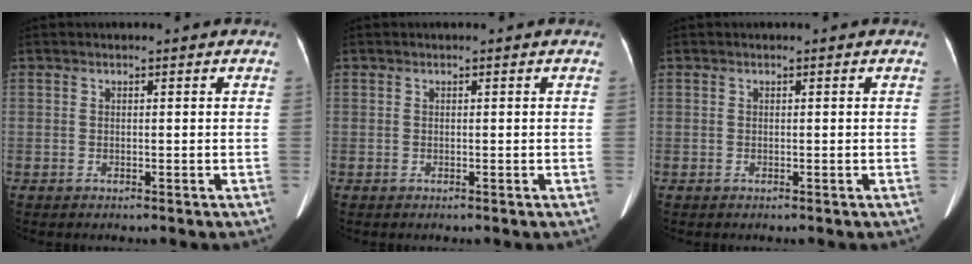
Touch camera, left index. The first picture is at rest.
{"total": 0.0}
{"total": 0.0}